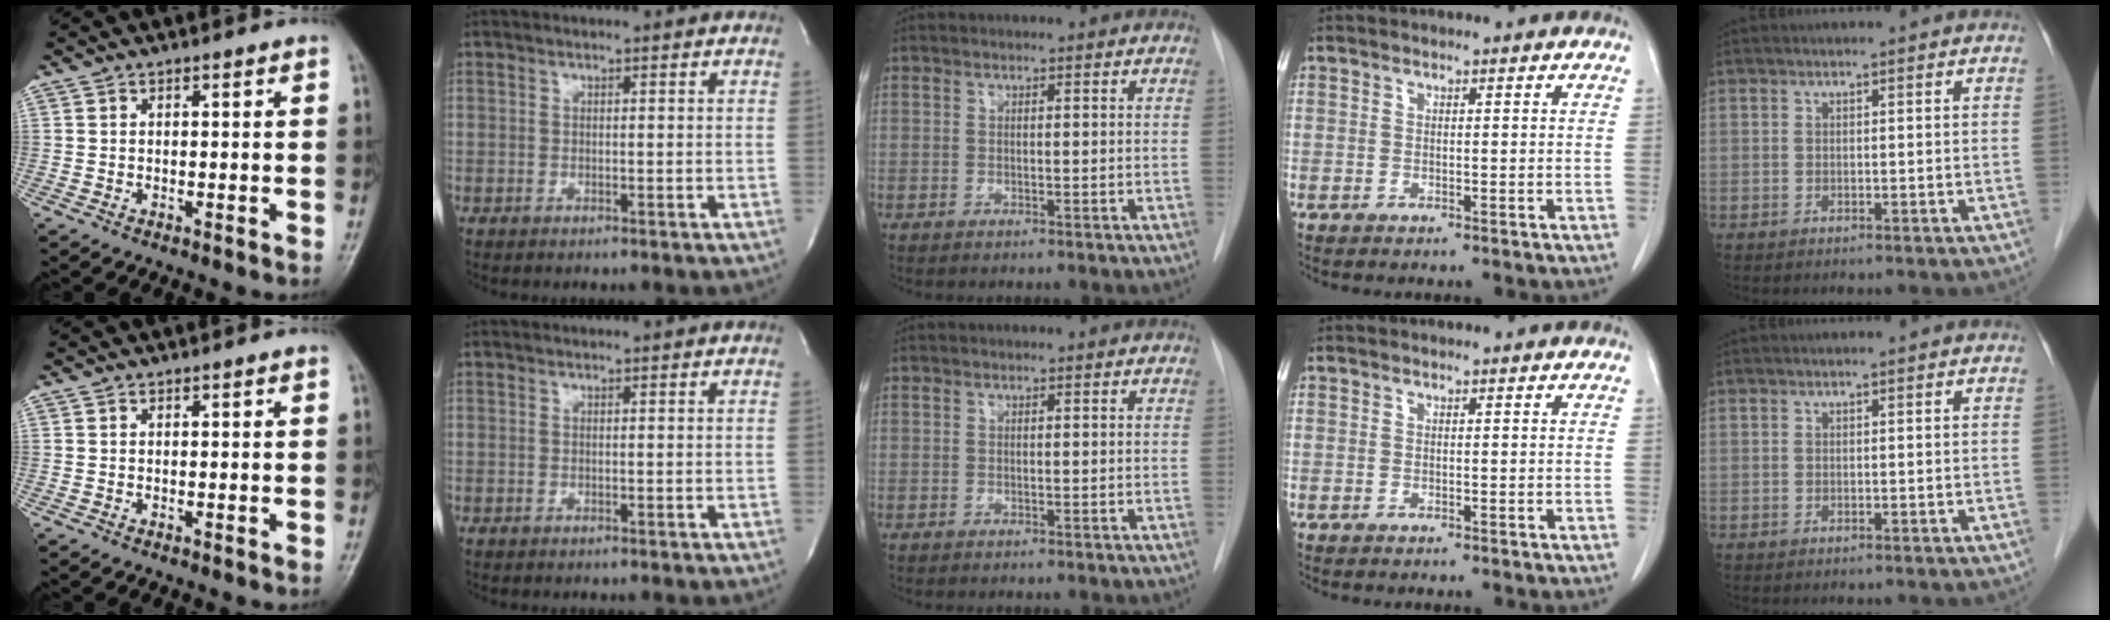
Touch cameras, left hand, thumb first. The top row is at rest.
{}